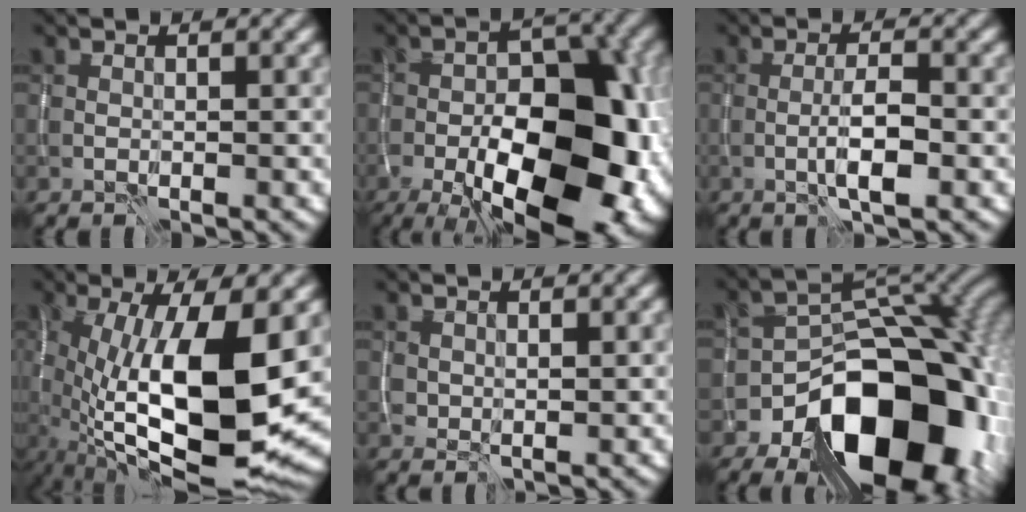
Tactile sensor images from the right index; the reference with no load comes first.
{"total": 16.9, "force": [-5.7, 8.6, 13.4], "torque": [-0.182, -0.017, -0.078]}
{"total": 3.0, "force": [-1.1, 0.5, 2.7], "torque": [-0.049, 0.002, -0.023]}
{"total": 15.3, "force": [-2.1, 5.6, 14.1], "torque": [-0.244, -0.007, -0.034]}
{"total": 1.0, "force": [0.5, 0.7, 0.5], "torque": [-0.009, -0.004, 0.014]}
{"total": 16.2, "force": [-7.6, 9.7, 10.5], "torque": [-0.112, -0.010, -0.122]}